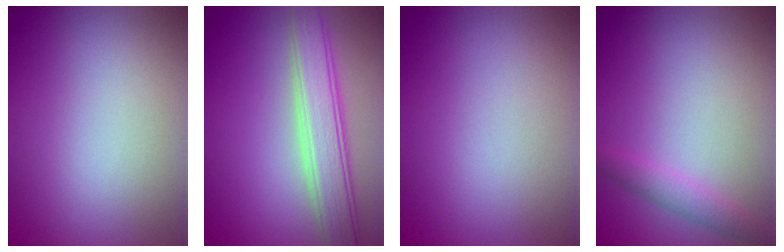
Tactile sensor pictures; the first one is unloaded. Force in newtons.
{"total": 4.9, "press": 4.9, "slide": 0.4}
{"total": 0.0}
{"total": 1.6, "press": 1.6, "slide": 0.0}